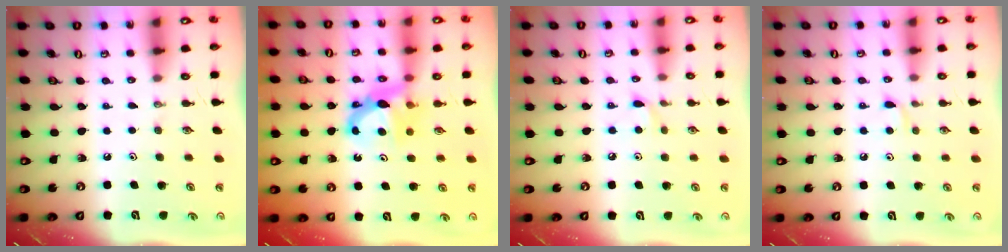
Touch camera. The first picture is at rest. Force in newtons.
{"total": 7.5, "press": 7.5, "slide": 0.5}
{"total": 5.7, "press": 5.7, "slide": 0.7}
{"total": 4.7, "press": 4.7, "slide": 0.6}